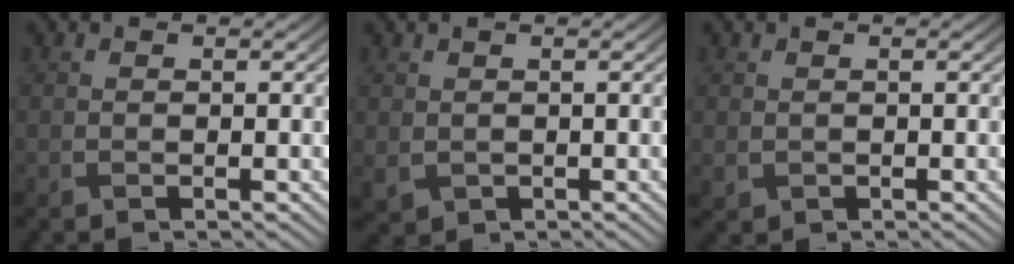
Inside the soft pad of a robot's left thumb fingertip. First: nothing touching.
{"total": 1.3, "force": [0.4, 1.1, 0.6], "torque": [-0.021, -0.006, 0.012]}
{"total": 0.8, "force": [0.4, 0.6, 0.2], "torque": [-0.009, -0.003, 0.010]}